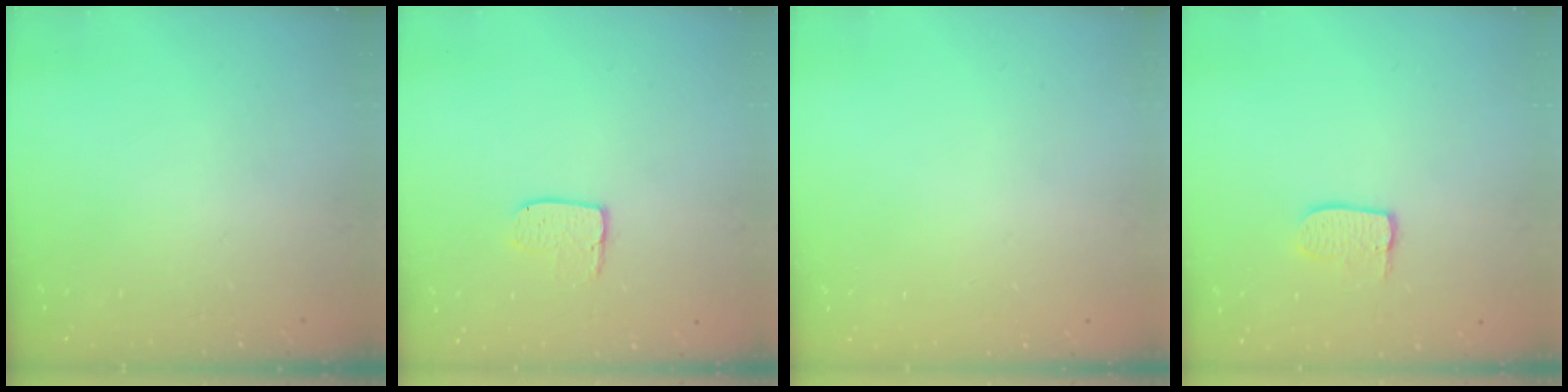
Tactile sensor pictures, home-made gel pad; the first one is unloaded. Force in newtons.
{"total": 6.0, "press": 6.0, "slide": 0.3}
{"total": 0.0}
{"total": 5.9, "press": 5.9, "slide": 0.2}